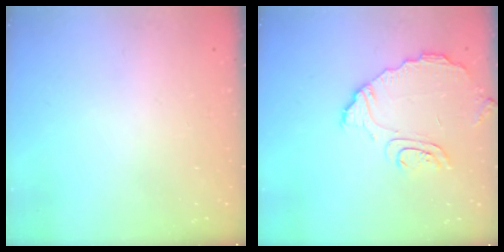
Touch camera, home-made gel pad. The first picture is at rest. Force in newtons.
{"total": 9.5, "press": 9.5, "slide": 0.4}